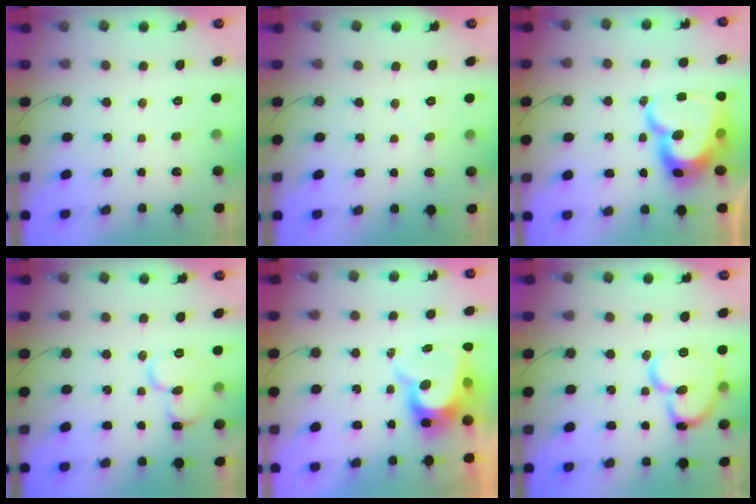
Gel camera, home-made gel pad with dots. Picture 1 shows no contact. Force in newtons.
{"total": 3.9, "press": 3.9, "slide": 0.4}
{"total": 21.6, "press": 21.5, "slide": 1.9}
{"total": 11.6, "press": 11.5, "slide": 1.3}
{"total": 13.3, "press": 13.3, "slide": 0.7}
{"total": 14.3, "press": 14.2, "slide": 1.8}